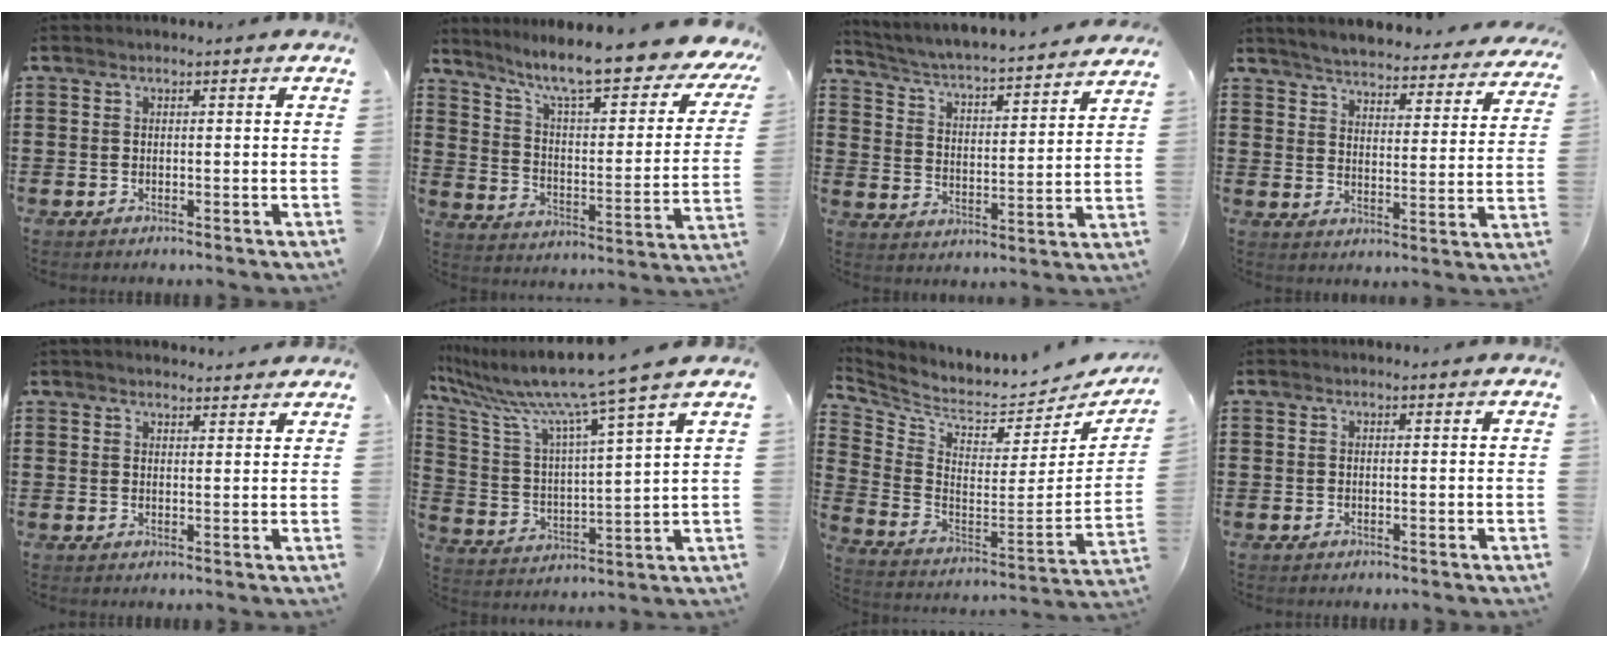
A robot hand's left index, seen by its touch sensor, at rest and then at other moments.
{"total": 10.4, "force": [8.3, 0.4, 6.2], "torque": [-0.131, -0.065, 0.131]}
{"total": 3.7, "force": [3.5, -0.5, 0.9], "torque": [-0.038, -0.039, 0.049]}
{"total": 4.5, "force": [4.5, -0.3, 0.6], "torque": [-0.038, -0.037, 0.073]}
{"total": 1.9, "force": [1.8, 0.2, 0.2], "torque": [-0.008, 0.000, 0.036]}
{"total": 10.3, "force": [8.9, -1.1, 5.0], "torque": [-0.137, -0.067, 0.142]}
{"total": 4.5, "force": [3.8, 1.5, 1.8], "torque": [-0.063, -0.051, 0.060]}
{"total": 0.0}